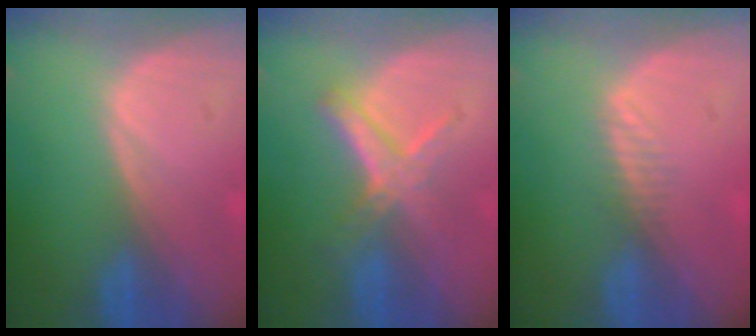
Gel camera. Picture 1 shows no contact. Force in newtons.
{"total": 5.8, "press": 5.4, "slide": 1.9}
{"total": 1.7, "press": 1.4, "slide": 1.0}